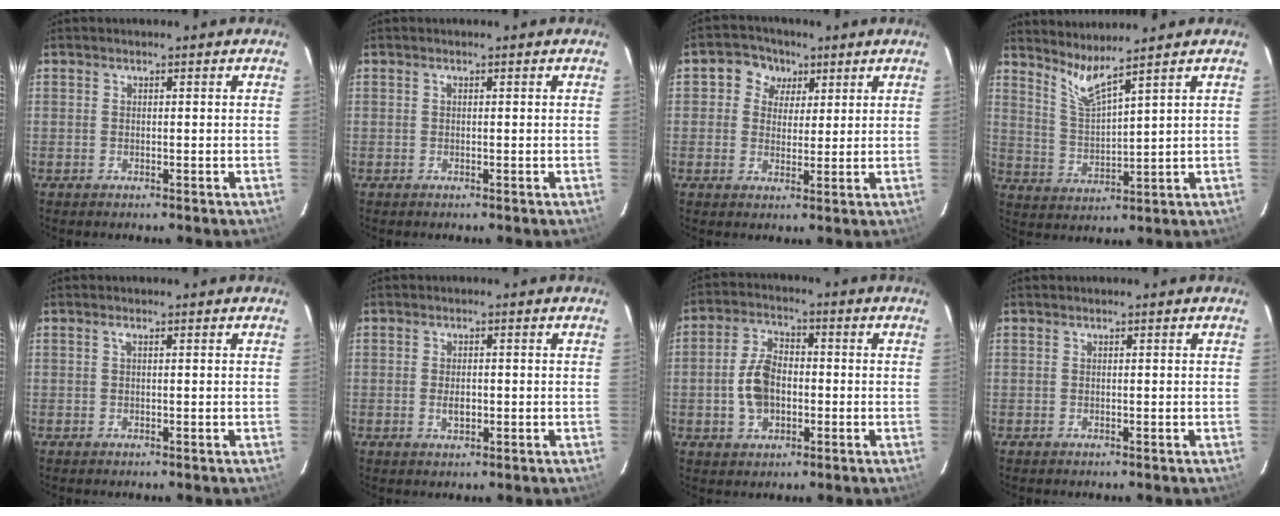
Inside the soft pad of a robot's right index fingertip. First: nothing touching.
{"total": 0.0}
{"total": 5.8, "force": [2.1, 5.2, 1.5], "torque": [-0.020, 0.014, 0.027]}
{"total": 5.8, "force": [5.0, -0.9, 2.8], "torque": [-0.060, -0.016, 0.107]}
{"total": 0.6, "force": [0.2, 0.1, 0.6], "torque": [-0.013, 0.004, 0.002]}
{"total": 2.4, "force": [-0.5, 1.4, 2.0], "torque": [-0.036, -0.001, -0.007]}
{"total": 8.3, "force": [-1.4, 5.5, 6.0], "torque": [-0.121, 0.018, -0.018]}
{"total": 0.0}